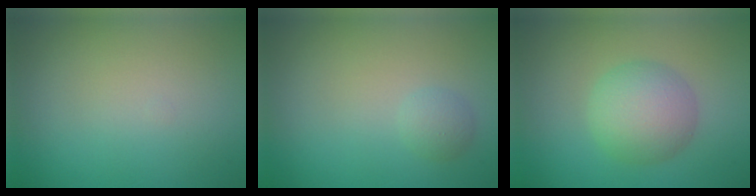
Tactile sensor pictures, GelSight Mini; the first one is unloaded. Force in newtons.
{"total": 1.2, "press": 1.2, "slide": 0.1}
{"total": 4.8, "press": 4.8, "slide": 0.1}